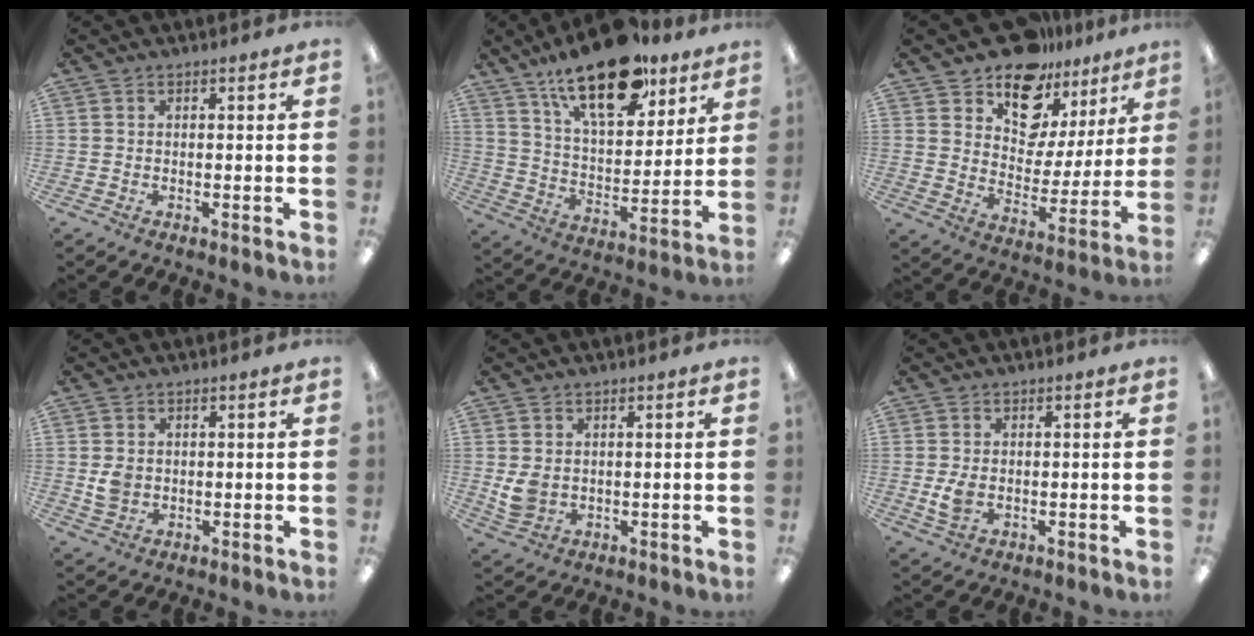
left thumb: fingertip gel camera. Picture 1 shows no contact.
{"total": 21.3, "force": [14.7, 9.1, 12.5], "torque": [-0.202, -0.077, 0.251]}
{"total": 14.5, "force": [11.8, 7.3, 4.1], "torque": [-0.079, -0.093, 0.216]}
{"total": 3.5, "force": [0.5, 2.9, 1.9], "torque": [-0.020, -0.002, 0.007]}
{"total": 4.4, "force": [1.0, 3.3, 2.7], "torque": [-0.049, -0.002, 0.021]}
{"total": 4.0, "force": [-0.1, 2.5, 3.0], "torque": [-0.067, -0.005, -0.007]}